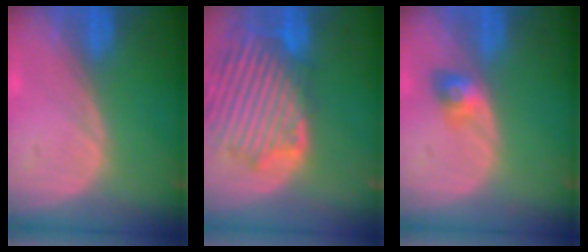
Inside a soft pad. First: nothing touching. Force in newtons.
{"total": 13.5, "press": 11.7, "slide": 6.8}
{"total": 3.1, "press": 2.8, "slide": 1.4}